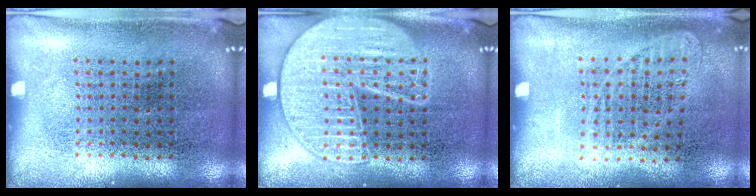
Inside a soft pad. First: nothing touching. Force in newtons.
{"total": 2.5, "press": 2.5, "slide": 0.2}
{"total": 0.9, "press": 0.8, "slide": 0.4}